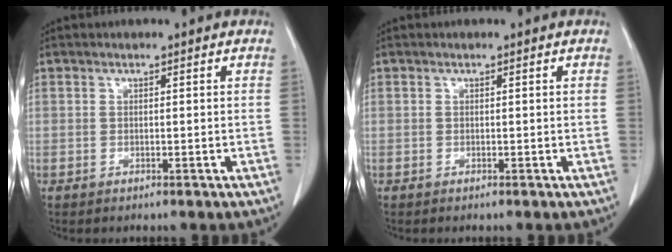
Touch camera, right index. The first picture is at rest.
{"total": 0.0}